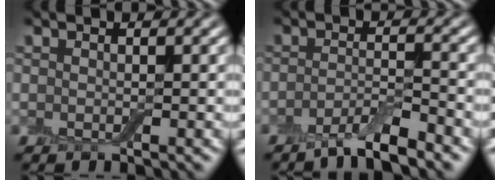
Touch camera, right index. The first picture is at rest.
{"total": 3.9, "force": [-2.9, 0.6, 2.5], "torque": [-0.040, 0.002, -0.059]}